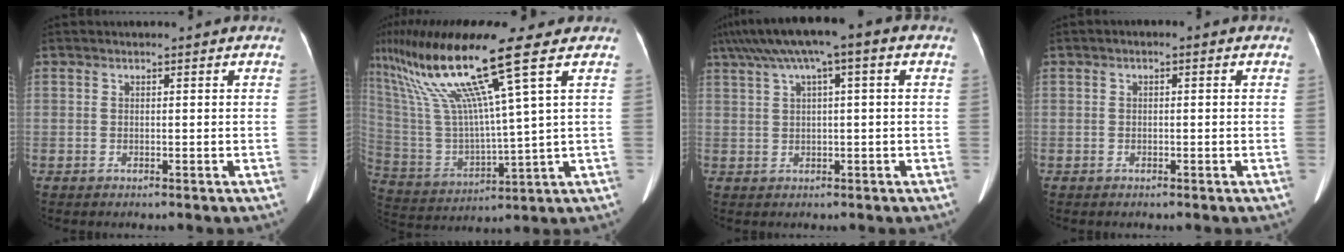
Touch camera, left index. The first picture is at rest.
{"total": 18.8, "force": [11.2, -1.4, 15.0], "torque": [-0.302, 0.011, 0.205]}
{"total": 10.2, "force": [5.0, 1.1, 8.8], "torque": [-0.155, 0.047, 0.079]}
{"total": 0.8, "force": [0.1, 0.4, 0.7], "torque": [-0.009, 0.005, -0.003]}